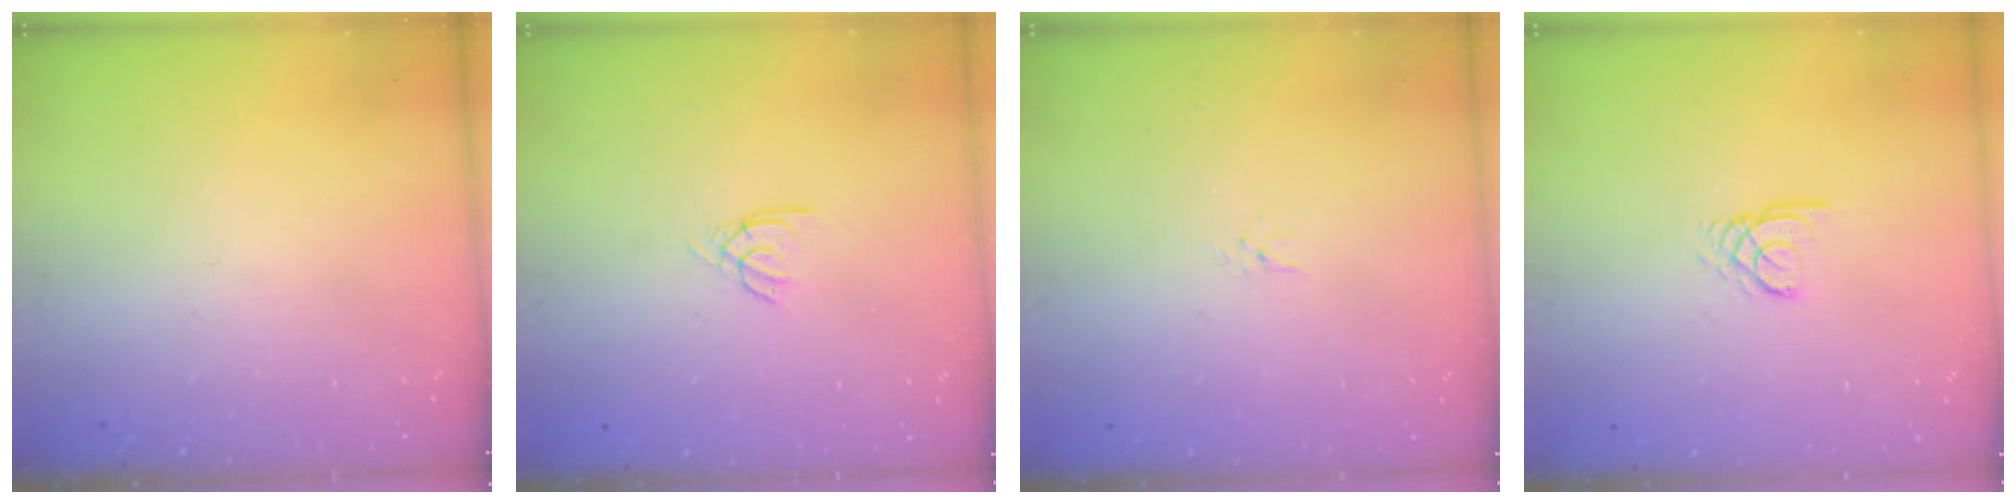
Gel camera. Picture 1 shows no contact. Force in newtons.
{"total": 2.1, "press": 2.1, "slide": 0.2}
{"total": 1.5, "press": 1.5, "slide": 0.1}
{"total": 2.4, "press": 2.4, "slide": 0.3}